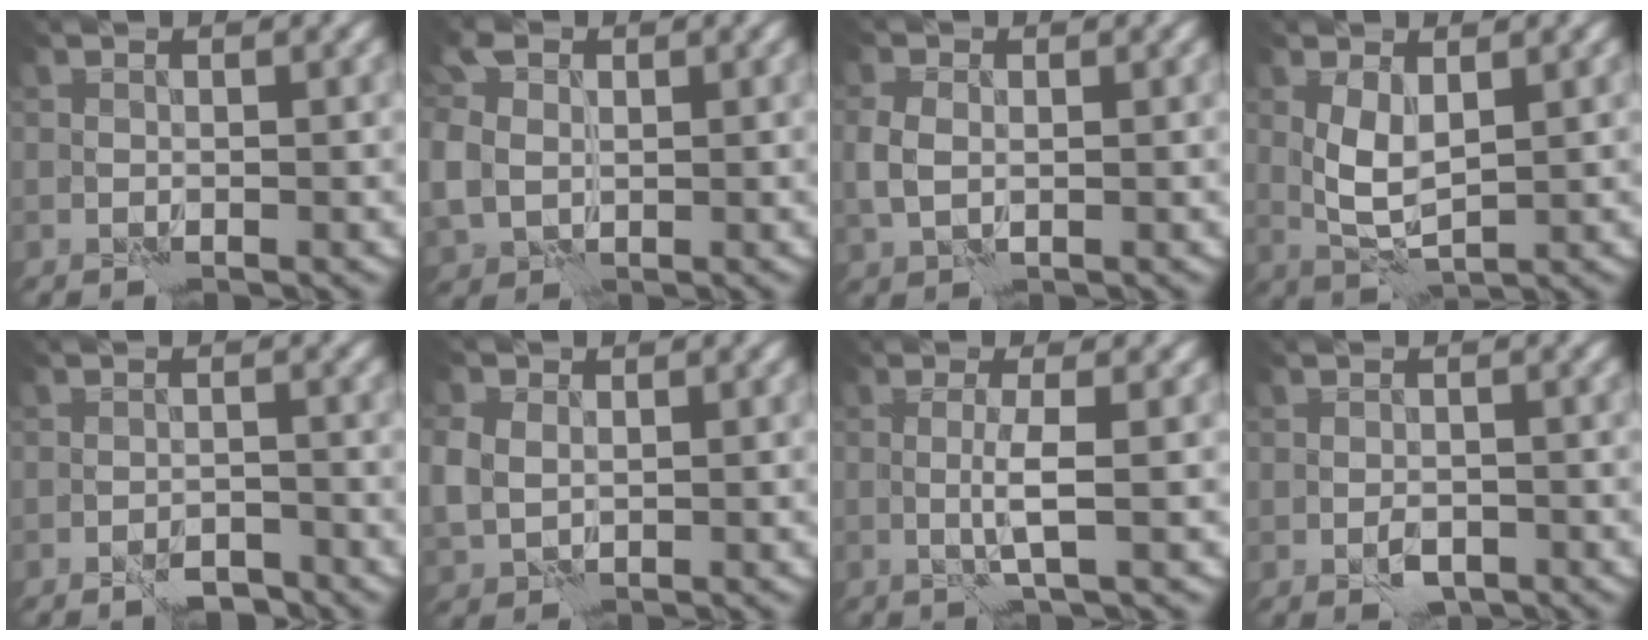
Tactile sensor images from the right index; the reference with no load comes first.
{"total": 4.8, "force": [0.8, 3.8, 2.8], "torque": [-0.081, 0.004, 0.017]}
{"total": 2.2, "force": [0.4, 1.6, 1.5], "torque": [-0.039, -0.001, 0.005]}
{"total": 3.2, "force": [1.0, 1.4, 2.7], "torque": [-0.062, -0.003, 0.023]}
{"total": 2.4, "force": [-1.9, 0.7, 1.1], "torque": [-0.014, 0.001, -0.033]}
{"total": 3.8, "force": [1.0, 3.0, 2.1], "torque": [-0.065, 0.008, 0.021]}
{"total": 2.2, "force": [0.3, -0.1, 2.2], "torque": [-0.044, -0.007, 0.003]}
{"total": 1.7, "force": [-0.7, 1.0, 1.2], "torque": [-0.021, -0.003, -0.012]}